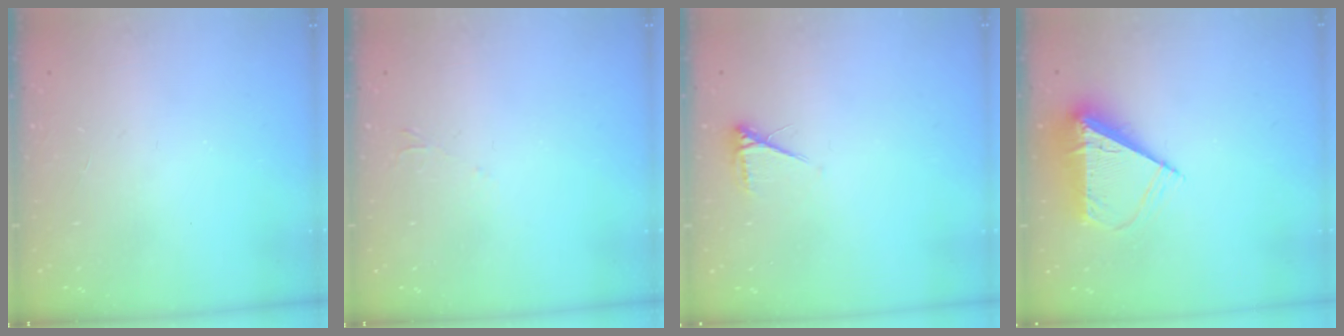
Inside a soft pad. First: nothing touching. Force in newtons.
{"total": 2.2, "press": 2.2, "slide": 0.4}
{"total": 4.0, "press": 3.9, "slide": 0.5}
{"total": 8.3, "press": 8.3, "slide": 0.2}